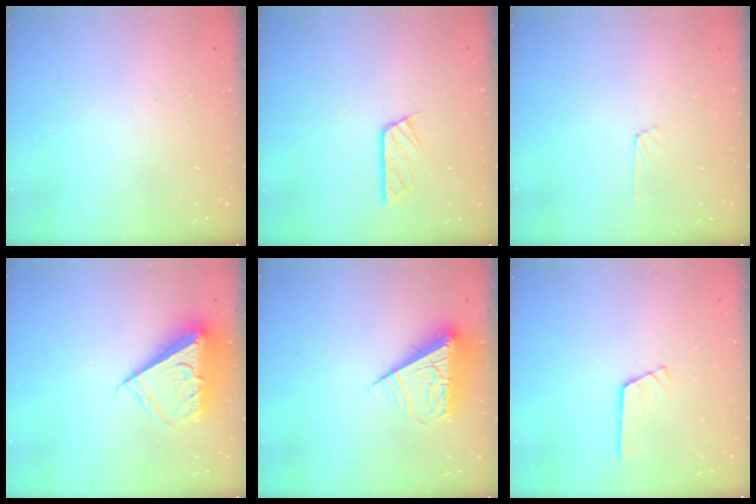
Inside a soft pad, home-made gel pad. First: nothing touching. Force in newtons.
{"total": 6.8, "press": 6.8, "slide": 0.5}
{"total": 4.2, "press": 4.1, "slide": 0.5}
{"total": 10.0, "press": 10.0, "slide": 0.8}
{"total": 11.8, "press": 11.7, "slide": 1.2}
{"total": 2.9, "press": 2.9, "slide": 0.2}